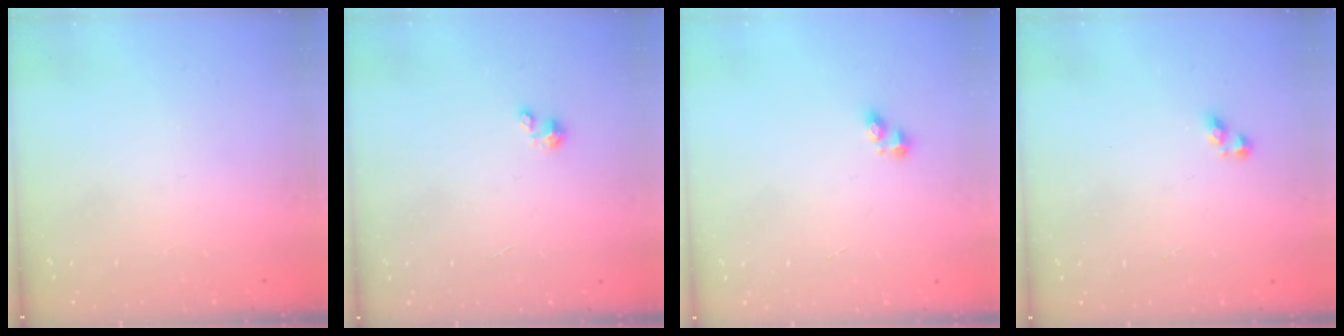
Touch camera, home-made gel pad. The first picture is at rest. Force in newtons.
{"total": 1.2, "press": 1.1, "slide": 0.1}
{"total": 2.6, "press": 2.6, "slide": 0.4}
{"total": 3.2, "press": 3.2, "slide": 0.3}